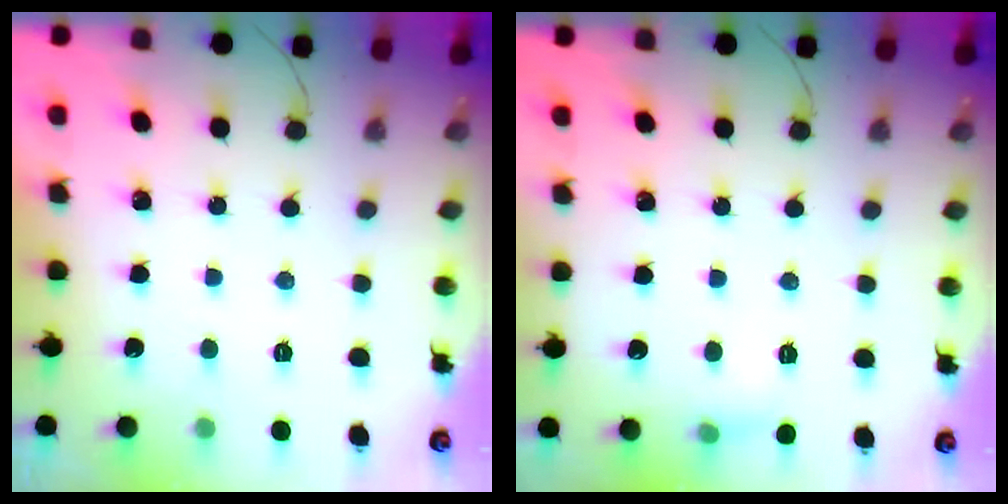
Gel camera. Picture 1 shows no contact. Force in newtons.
{"total": 5.2, "press": 4.9, "slide": 1.5}